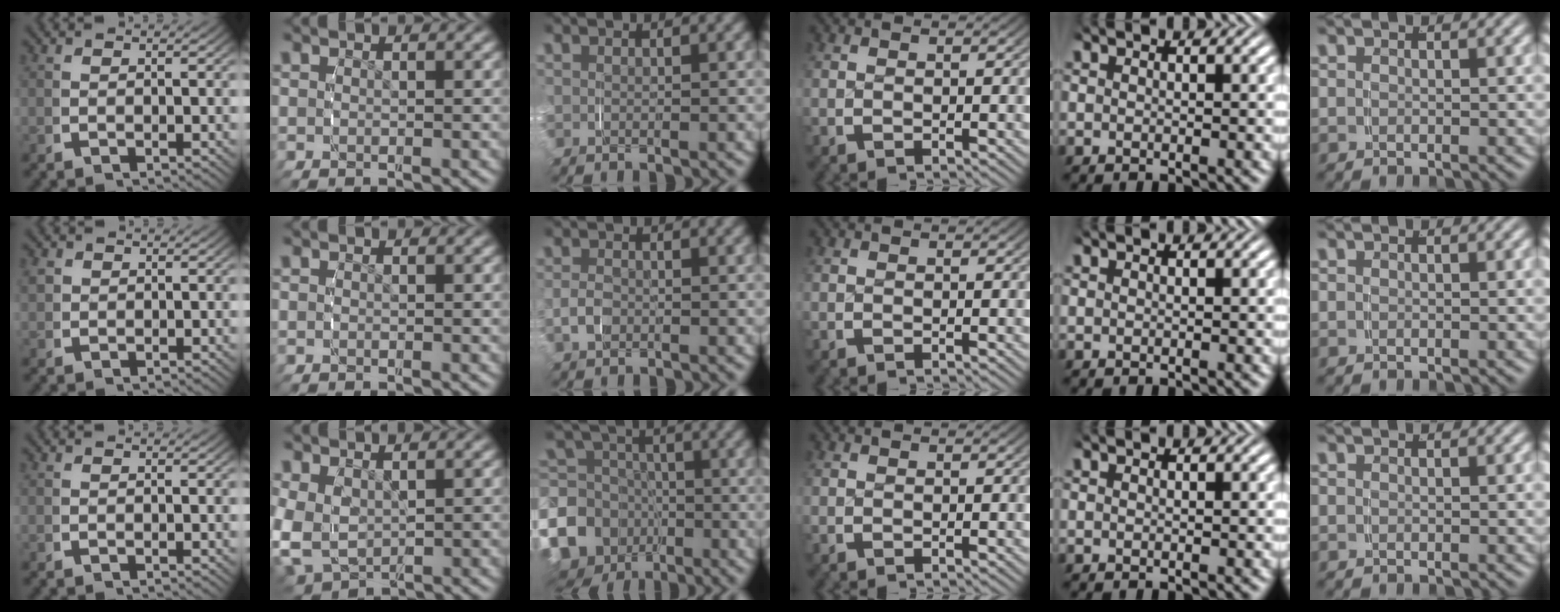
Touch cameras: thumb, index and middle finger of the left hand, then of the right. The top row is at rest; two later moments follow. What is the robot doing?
{"motion": "grasp_and_lifting", "object": "paper towel"}